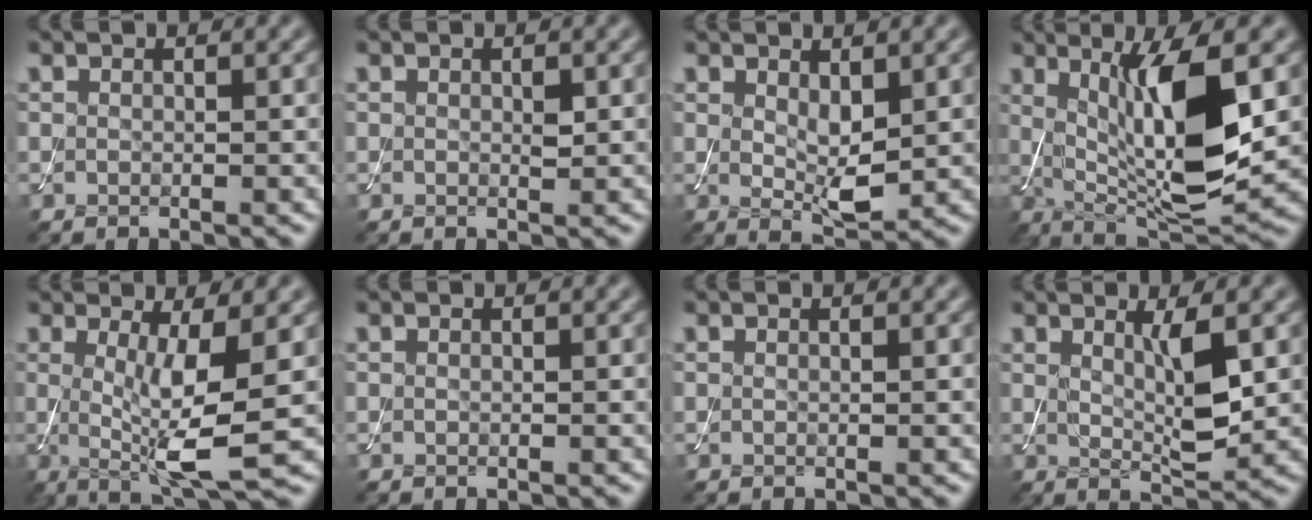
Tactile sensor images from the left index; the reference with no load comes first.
{"total": 0.7, "force": [0.1, 0.3, 0.7], "torque": [-0.009, -0.001, 0.002]}
{"total": 3.1, "force": [0.6, 1.3, 2.7], "torque": [-0.054, -0.007, 0.018]}
{"total": 10.0, "force": [1.6, 2.8, 9.5], "torque": [-0.153, -0.014, 0.037]}
{"total": 6.9, "force": [-0.2, 1.4, 6.7], "torque": [-0.112, -0.016, 0.003]}
{"total": 0.0}
{"total": 0.0}
{"total": 3.5, "force": [1.1, 0.7, 3.2], "torque": [-0.056, -0.012, 0.023]}